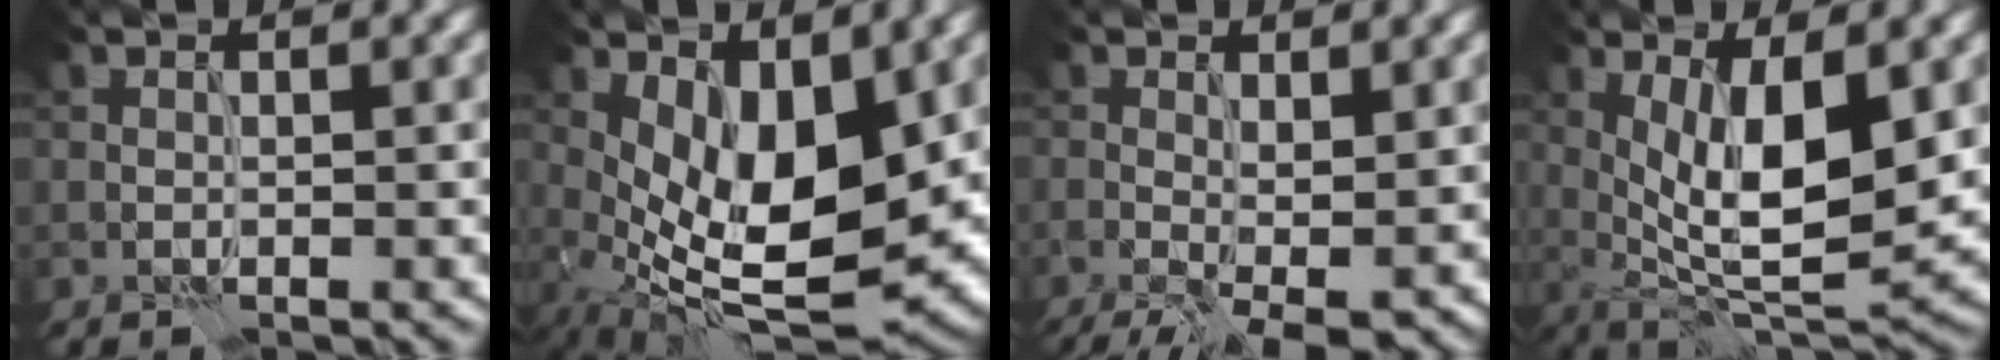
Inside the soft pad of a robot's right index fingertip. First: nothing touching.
{"total": 9.3, "force": [0.5, 4.4, 8.2], "torque": [-0.148, -0.019, 0.010]}
{"total": 5.3, "force": [-0.9, 2.1, 4.8], "torque": [-0.085, -0.010, -0.012]}
{"total": 9.3, "force": [0.9, 2.9, 8.7], "torque": [-0.142, -0.011, 0.017]}